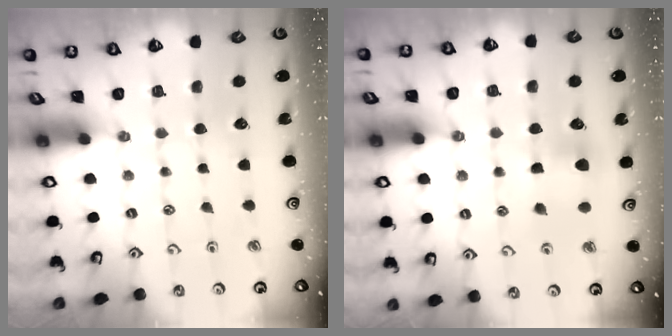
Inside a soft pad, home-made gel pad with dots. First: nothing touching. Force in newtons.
{"total": 6.5, "press": 6.5, "slide": 0.6}